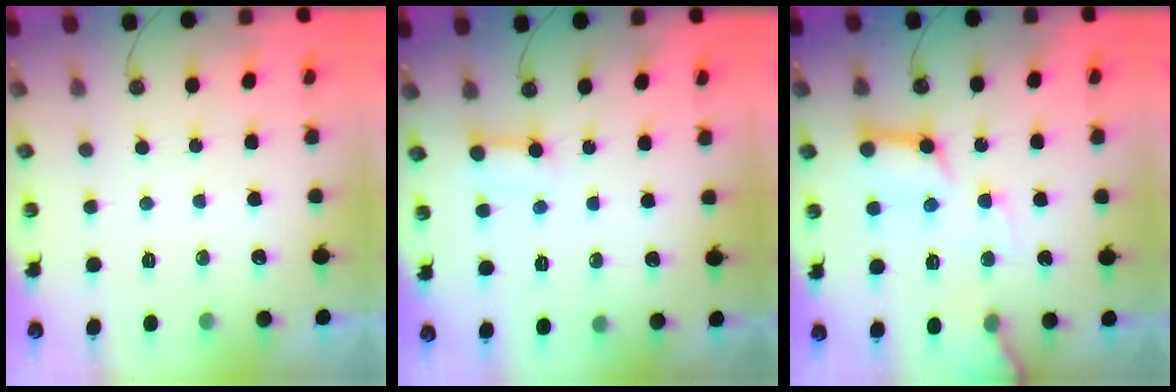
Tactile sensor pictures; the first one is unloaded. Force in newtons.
{"total": 3.9, "press": 3.9, "slide": 0.5}
{"total": 14.4, "press": 14.3, "slide": 1.7}